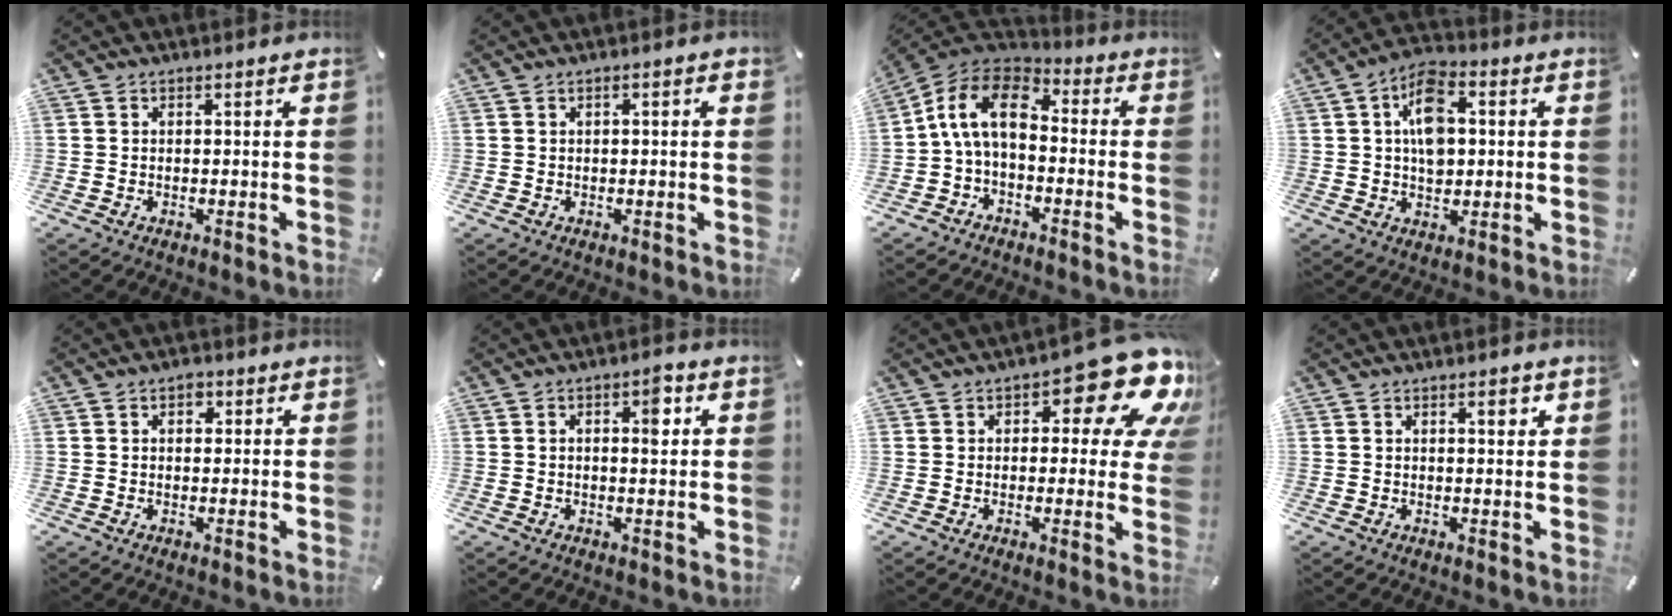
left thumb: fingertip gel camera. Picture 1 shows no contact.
{"total": 1.2, "force": [0.1, 0.1, 1.2], "torque": [-0.021, -0.001, 0.002]}
{"total": 11.4, "force": [-1.0, 7.3, 8.8], "torque": [-0.188, 0.014, -0.022]}
{"total": 9.8, "force": [1.4, 6.5, 7.2], "torque": [-0.113, 0.005, 0.023]}
{"total": 2.5, "force": [1.0, 1.8, 1.5], "torque": [-0.018, 0.001, 0.012]}
{"total": 5.1, "force": [1.4, 2.1, 4.4], "torque": [-0.051, -0.008, 0.014]}
{"total": 16.3, "force": [8.5, 6.8, 12.1], "torque": [-0.148, -0.058, 0.138]}
{"total": 3.0, "force": [1.5, 0.9, 2.4], "torque": [-0.034, -0.002, 0.021]}